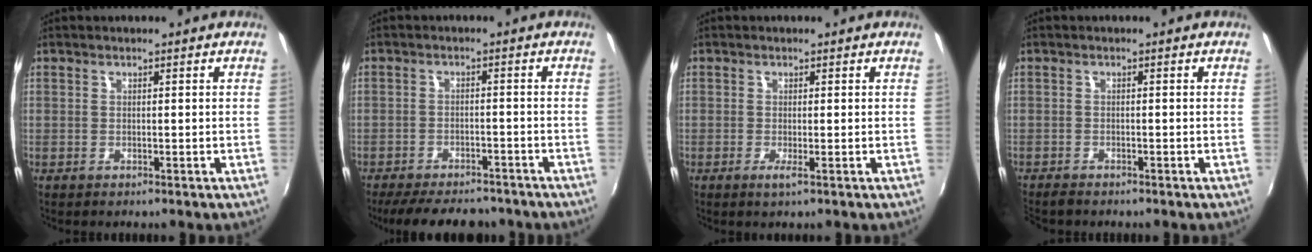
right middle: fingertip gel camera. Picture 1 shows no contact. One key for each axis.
{"total": 13.2, "fx": -11.0, "fy": 4.6, "fz": 5.7, "tx": -0.127, "ty": -0.018, "tz": -0.157}
{"total": 1.2, "fx": -0.4, "fy": -0.2, "fz": 1.1, "tx": -0.022, "ty": -0.006, "tz": -0.010}
{"total": 2.1, "fx": -2.0, "fy": 0.4, "fz": 0.5, "tx": -0.017, "ty": -0.011, "tz": -0.039}